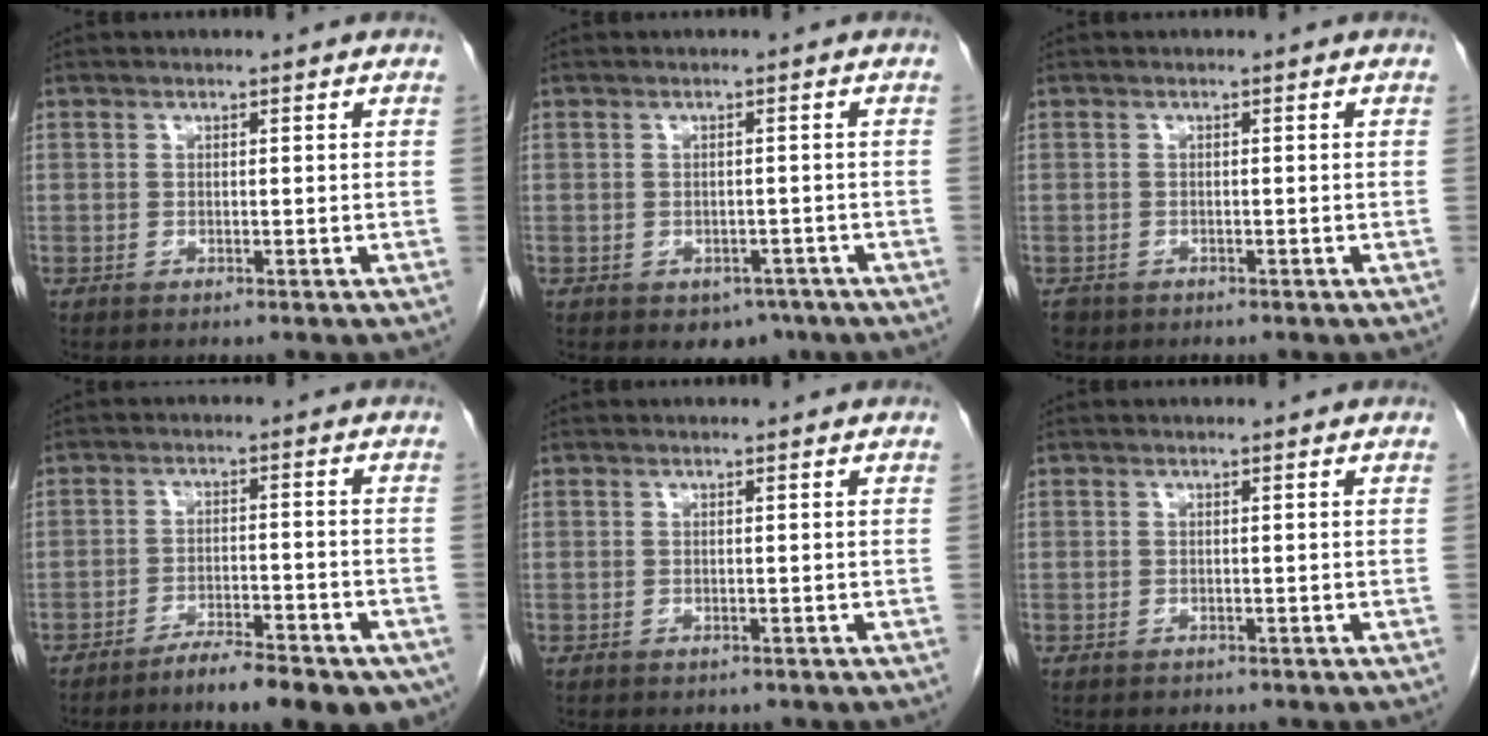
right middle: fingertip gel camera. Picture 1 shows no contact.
{"total": 3.2, "force": [-1.9, 2.1, 1.4], "torque": [-0.010, 0.004, -0.015]}
{"total": 1.9, "force": [-1.3, 1.4, 0.3], "torque": [-0.012, 0.000, -0.021]}
{"total": 10.1, "force": [-7.4, 2.2, 6.5], "torque": [-0.072, 0.001, -0.108]}
{"total": 0.5, "force": [-0.4, 0.4, 0.1], "torque": [-0.006, 0.002, -0.003]}
{"total": 0.6, "force": [-0.5, 0.4, 0.1], "torque": [-0.007, 0.001, -0.006]}